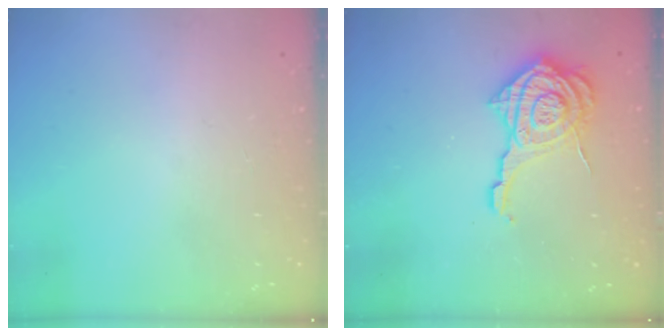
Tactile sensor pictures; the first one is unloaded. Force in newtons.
{"total": 13.9, "press": 13.8, "slide": 1.7}